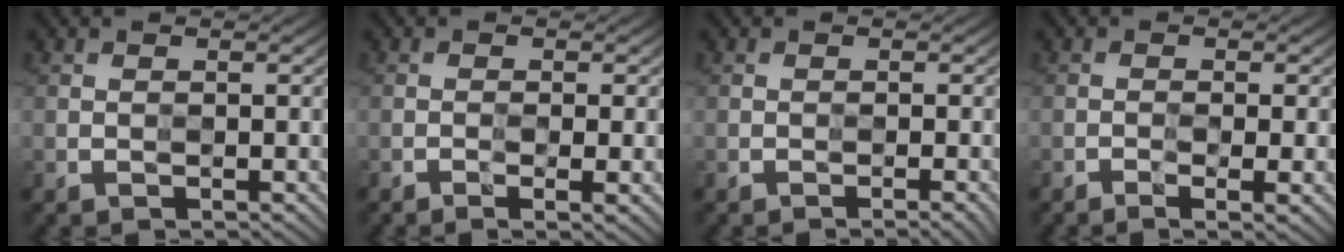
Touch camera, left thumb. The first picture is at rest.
{"total": 2.6, "force": [-0.8, 0.4, 2.4], "torque": [-0.046, -0.004, -0.014]}
{"total": 1.3, "force": [-0.7, 0.2, 1.1], "torque": [-0.011, 0.002, -0.012]}
{"total": 3.0, "force": [-1.1, 0.5, 2.7], "torque": [-0.053, -0.004, -0.019]}